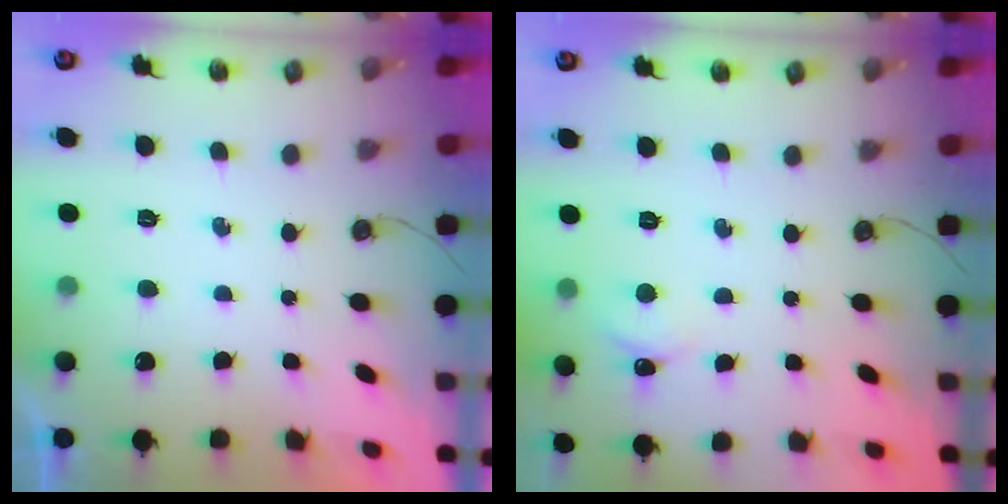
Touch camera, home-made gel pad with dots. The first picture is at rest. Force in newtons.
{"total": 2.4, "press": 2.4, "slide": 0.3}